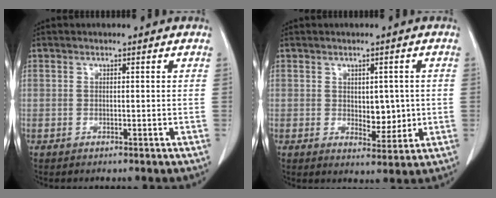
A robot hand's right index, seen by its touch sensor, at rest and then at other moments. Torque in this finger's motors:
{"motor_torque": [0.05, 0.07, -0.03, 0.01]}